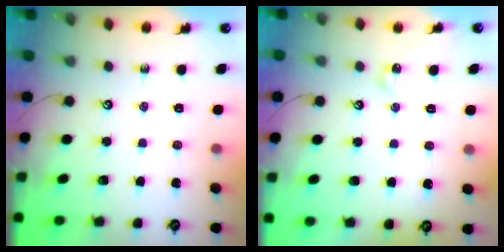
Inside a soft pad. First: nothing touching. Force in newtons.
{"total": 2.0, "press": 1.9, "slide": 0.5}